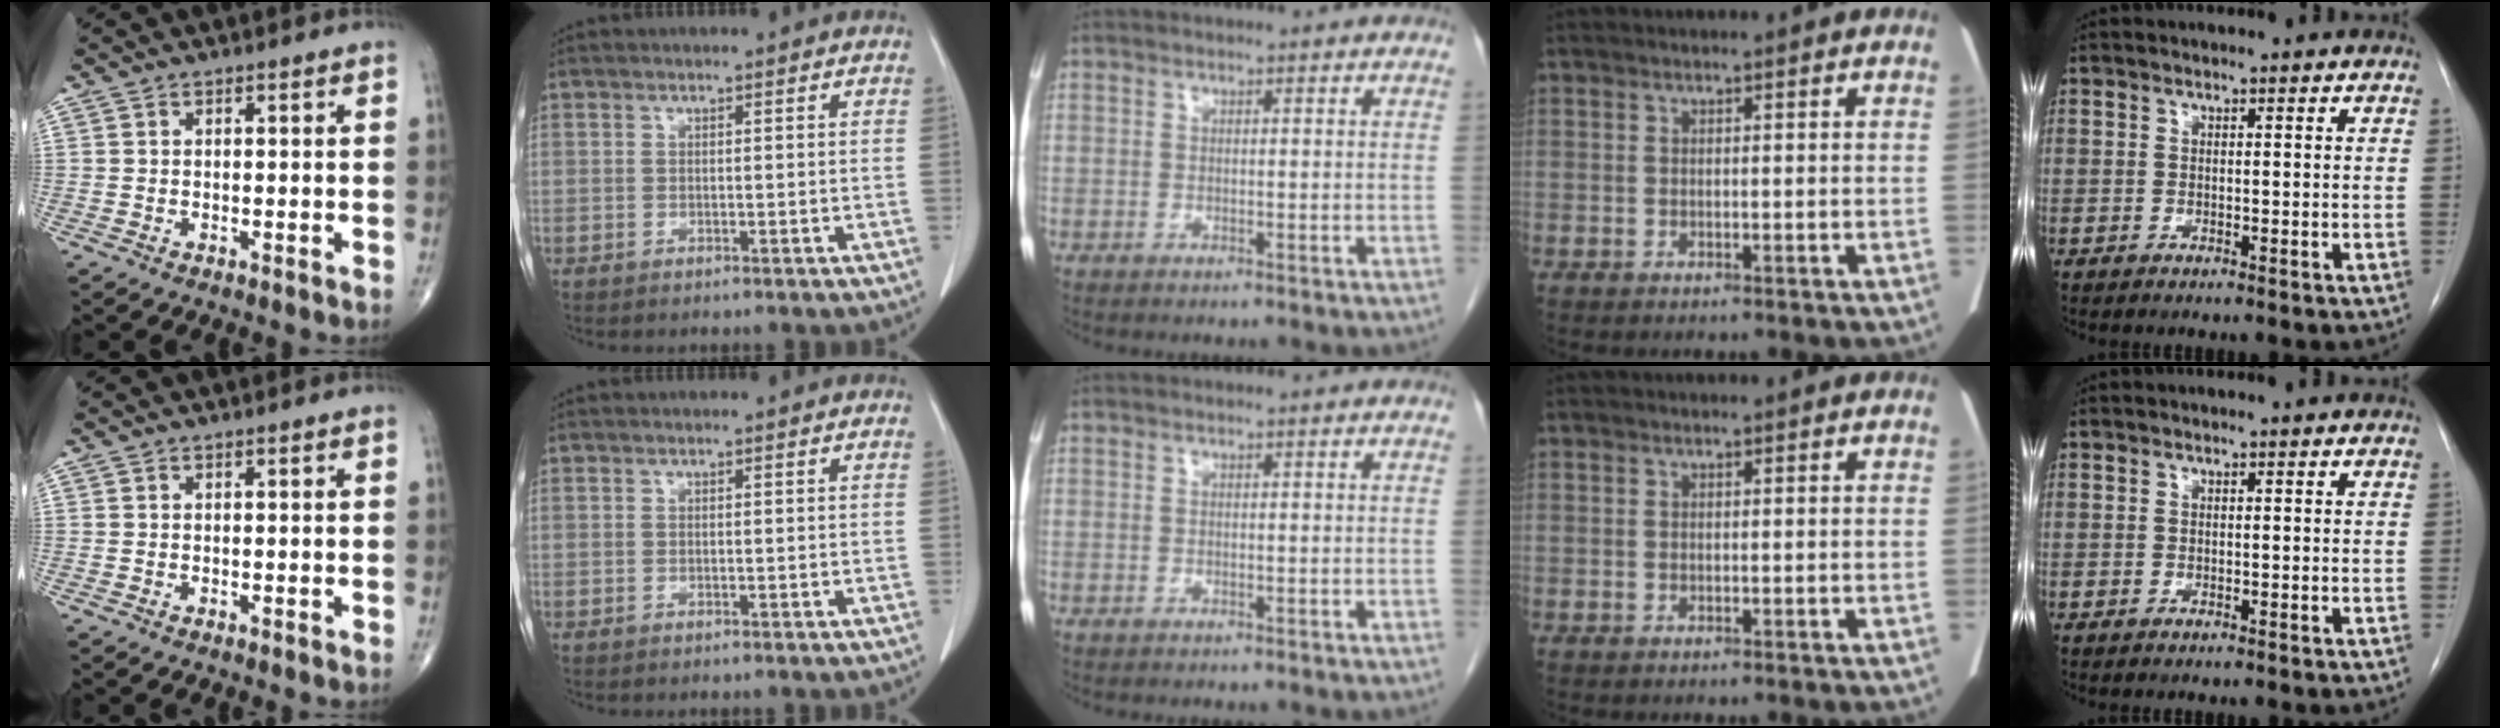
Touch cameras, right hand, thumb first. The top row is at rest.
{}